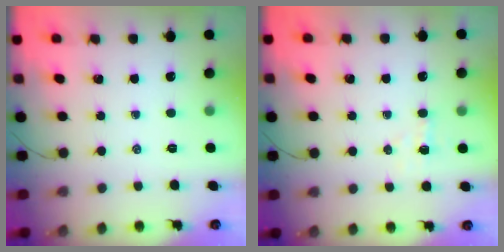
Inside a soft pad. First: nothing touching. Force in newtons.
{"total": 3.3, "press": 3.2, "slide": 0.8}